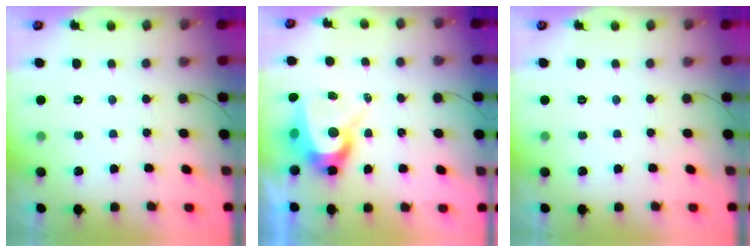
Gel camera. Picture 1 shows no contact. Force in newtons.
{"total": 9.7, "press": 9.7, "slide": 0.6}
{"total": 0.0}